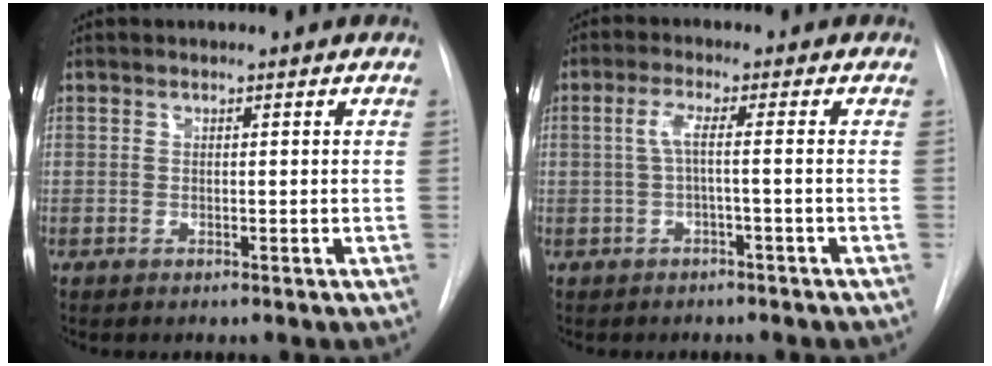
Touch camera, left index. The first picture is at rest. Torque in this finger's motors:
{"motor_torque": [-0.07, 0.09, 0.22, 0.06]}